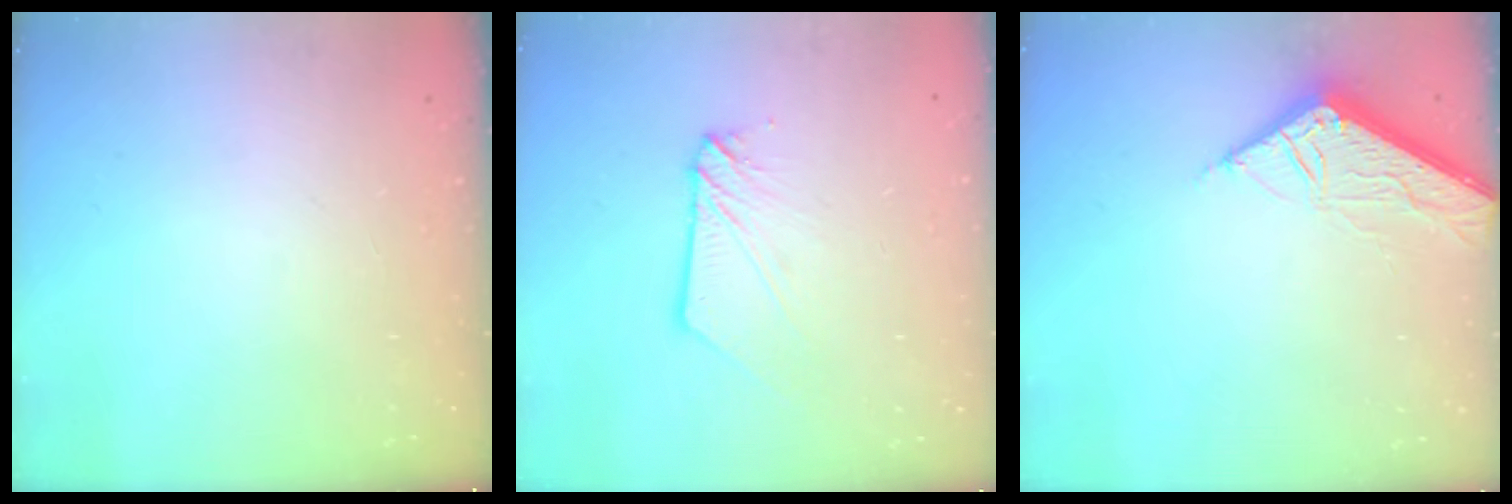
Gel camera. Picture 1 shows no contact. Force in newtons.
{"total": 3.6, "press": 3.6, "slide": 0.3}
{"total": 7.0, "press": 6.9, "slide": 0.4}